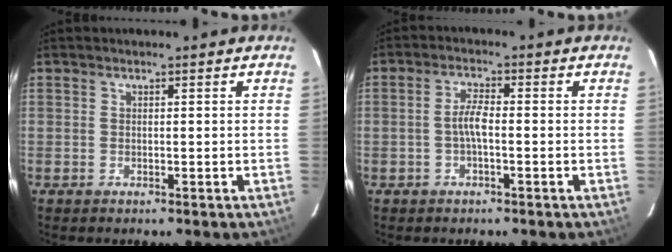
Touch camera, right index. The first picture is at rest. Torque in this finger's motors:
{"motor_torque": [0.42, -0.01, 0.23, 0.09]}